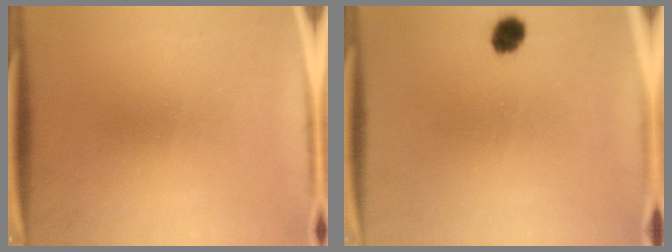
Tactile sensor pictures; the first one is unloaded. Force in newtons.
{"total": 3.4}